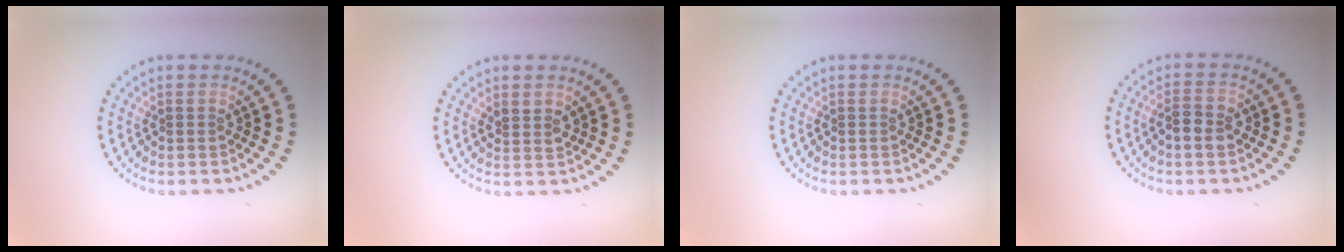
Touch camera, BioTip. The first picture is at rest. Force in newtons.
{"total": 1.5, "press": 1.2, "slide": 0.9}
{"total": 0.0}
{"total": 2.1, "press": 2.1, "slide": 0.5}